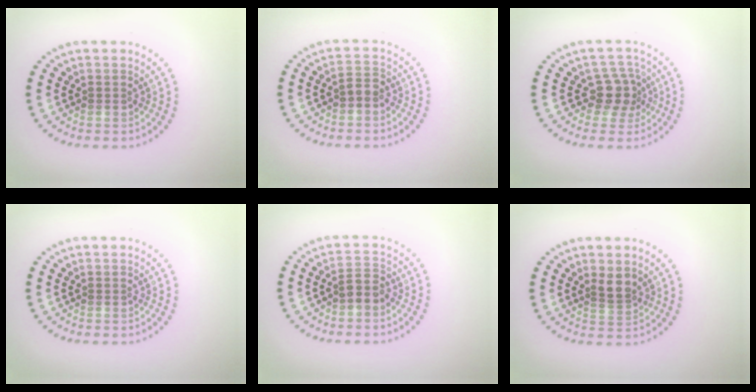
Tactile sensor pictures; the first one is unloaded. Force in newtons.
{"total": 1.2, "press": 1.1, "slide": 0.5}
{"total": 2.9, "press": 2.3, "slide": 1.8}
{"total": 0.0}
{"total": 1.7, "press": 1.6, "slide": 0.8}
{"total": 1.9, "press": 1.6, "slide": 1.0}